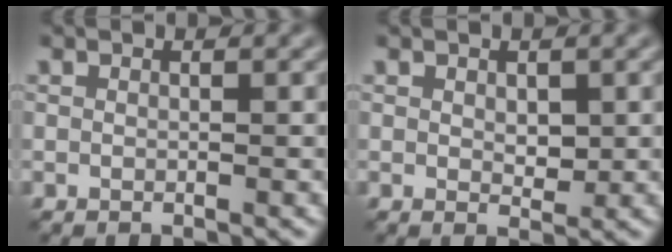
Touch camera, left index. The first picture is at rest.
{"total": 1.4, "force": [0.3, 0.9, 1.1], "torque": [-0.014, -0.005, 0.008]}